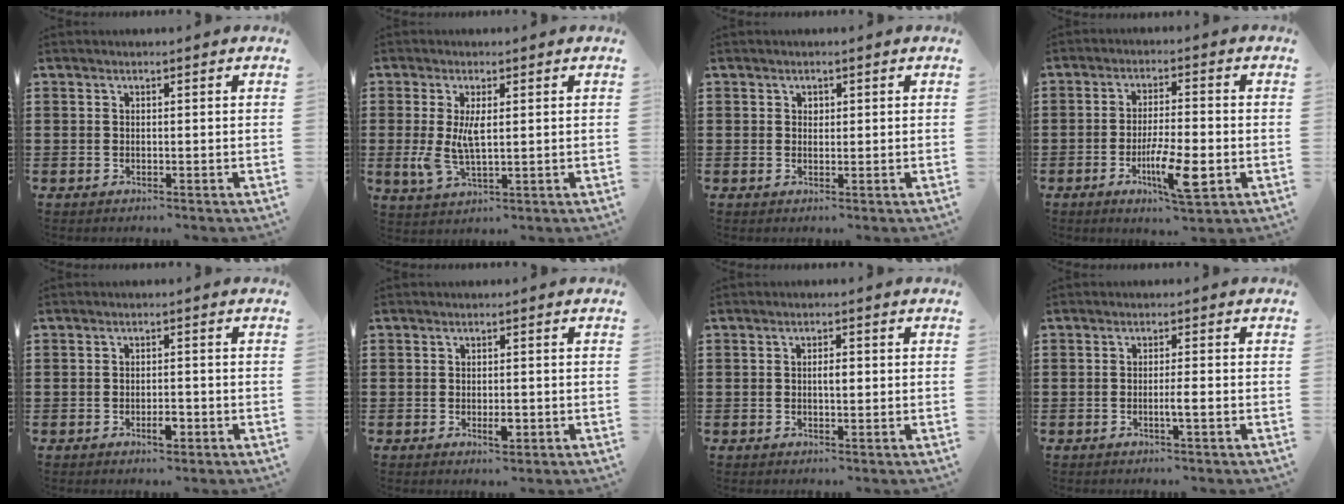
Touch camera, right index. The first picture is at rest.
{"total": 5.5, "force": [0.5, 2.2, 5.0], "torque": [-0.117, -0.002, 0.003]}
{"total": 0.6, "force": [0.3, 0.5, 0.3], "torque": [-0.007, 0.001, 0.006]}
{"total": 8.0, "force": [-2.9, 1.8, 7.2], "torque": [-0.139, -0.012, -0.052]}
{"total": 2.6, "force": [-1.2, 0.9, 2.1], "torque": [-0.038, -0.001, -0.022]}
{"total": 2.2, "force": [-0.6, 0.9, 1.9], "torque": [-0.036, -0.001, -0.011]}
{"total": 2.0, "force": [-0.1, 0.6, 1.9], "torque": [-0.035, 0.002, -0.003]}
{"total": 2.0, "force": [-0.7, -0.1, 1.8], "torque": [-0.030, -0.003, -0.014]}